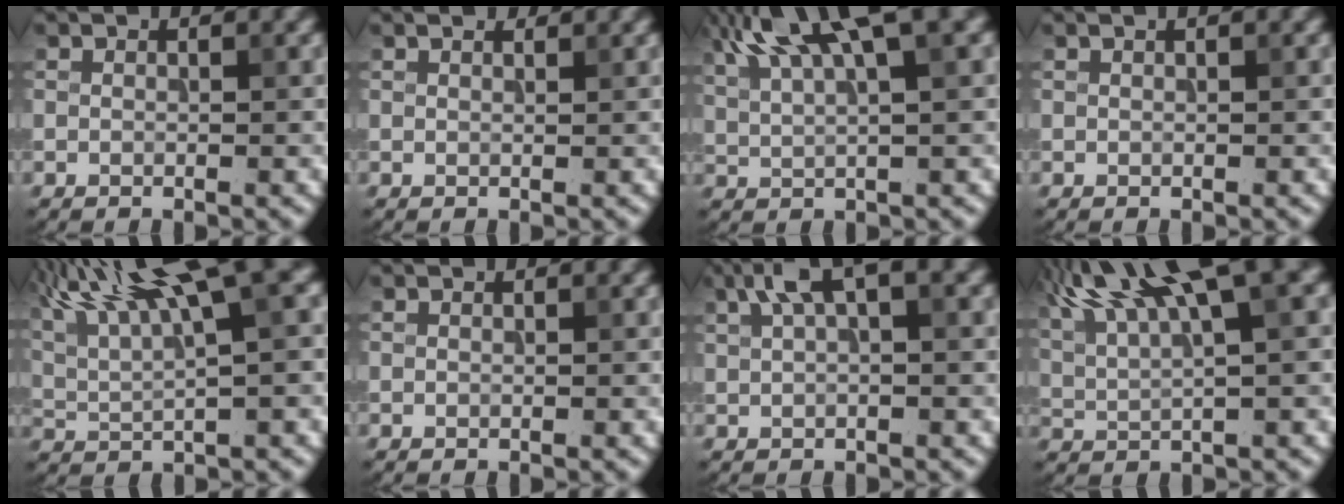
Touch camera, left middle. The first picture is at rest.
{"total": 1.2, "force": [1.1, 0.2, 0.4], "torque": [-0.013, 0.000, 0.010]}
{"total": 10.2, "force": [5.5, 2.8, 8.1], "torque": [-0.145, 0.024, 0.094]}
{"total": 0.6, "force": [0.3, 0.1, 0.4], "torque": [-0.005, 0.003, 0.004]}
{"total": 12.5, "force": [6.7, 3.1, 10.0], "torque": [-0.163, 0.025, 0.115]}
{"total": 0.0}
{"total": 4.5, "force": [2.1, 1.3, 3.7], "torque": [-0.071, 0.014, 0.036]}
{"total": 13.9, "force": [7.3, 4.0, 11.1], "torque": [-0.185, 0.030, 0.120]}